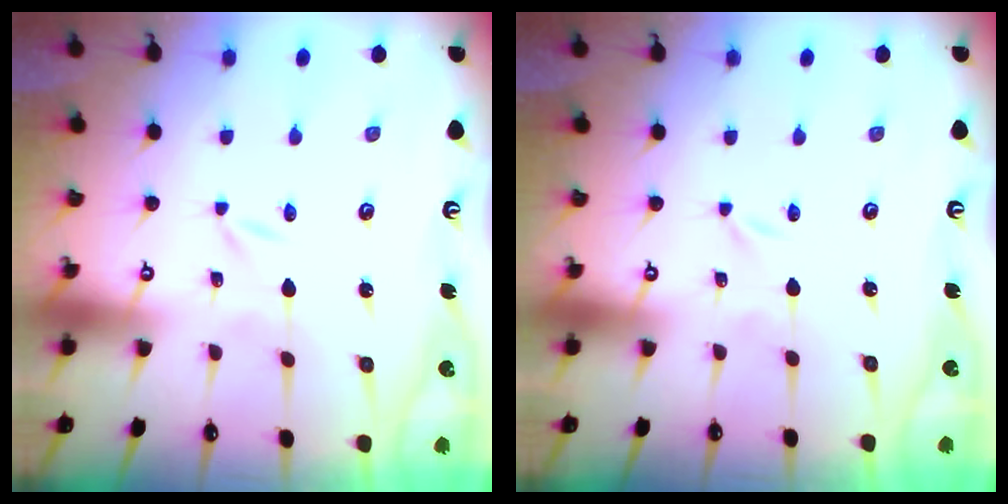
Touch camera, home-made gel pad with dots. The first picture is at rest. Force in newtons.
{"total": 0.0}